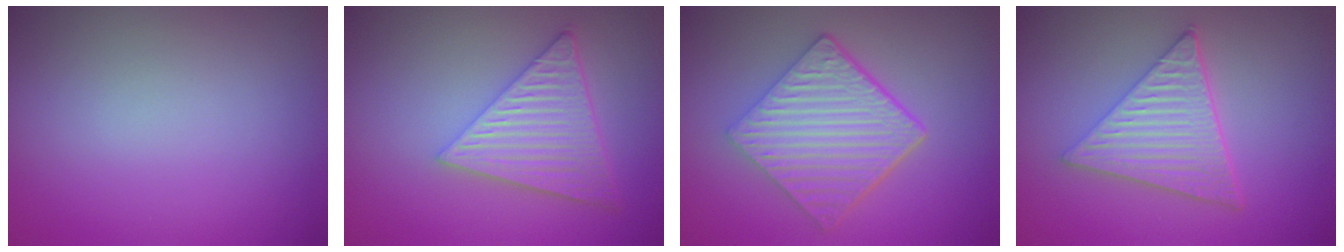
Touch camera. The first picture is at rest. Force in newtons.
{"total": 6.8, "press": 4.9, "slide": 4.7}
{"total": 6.7, "press": 4.8, "slide": 4.7}
{"total": 6.3, "press": 4.4, "slide": 4.4}